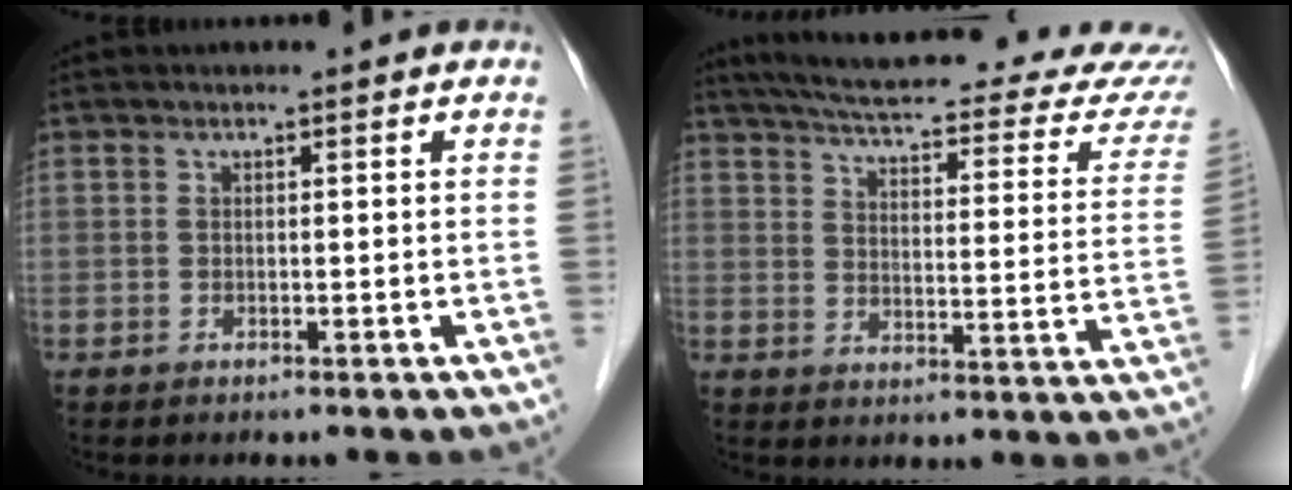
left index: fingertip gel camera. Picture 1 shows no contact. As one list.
[{"total": 25.1, "force": [22.4, 2.7, 11.0], "torque": [-0.150, -0.045, 0.266]}]